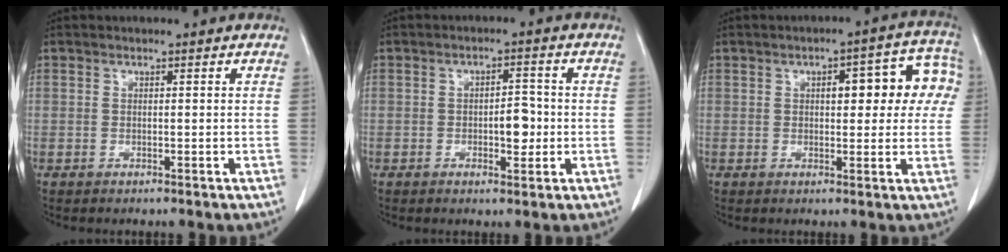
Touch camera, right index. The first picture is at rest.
{"total": 4.1, "force": [-0.6, 1.8, 3.6], "torque": [-0.046, 0.005, -0.004]}
{"total": 10.5, "force": [2.3, 4.0, 9.4], "torque": [-0.102, 0.037, 0.026]}